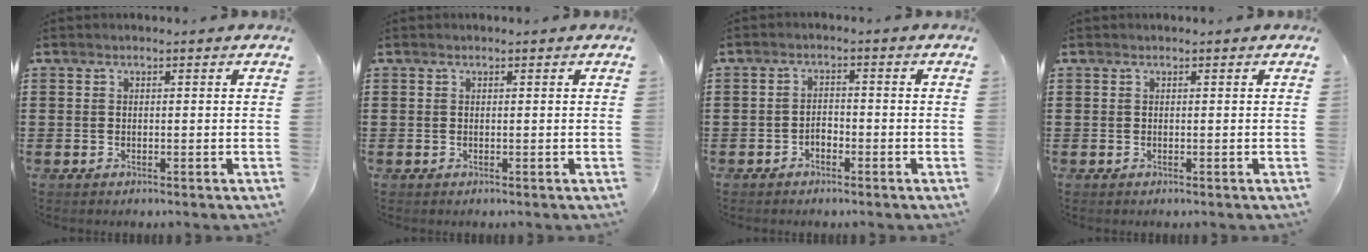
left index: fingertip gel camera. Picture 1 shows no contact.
{"total": 0.0}
{"total": 1.8, "force": [-1.3, 0.9, 0.9], "torque": [-0.023, 0.004, -0.027]}
{"total": 0.0}